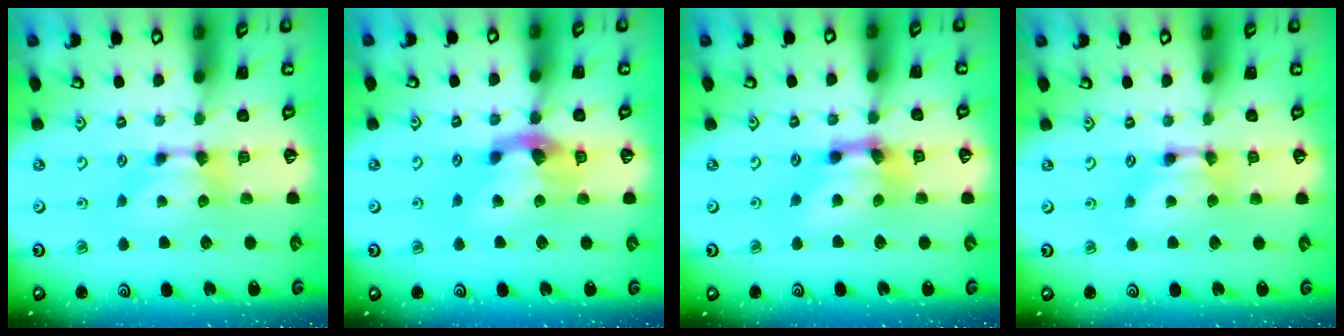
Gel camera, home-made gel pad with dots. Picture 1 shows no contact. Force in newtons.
{"total": 4.0, "press": 3.5, "slide": 1.9}
{"total": 4.3, "press": 3.3, "slide": 2.7}
{"total": 1.6, "press": 1.5, "slide": 0.1}